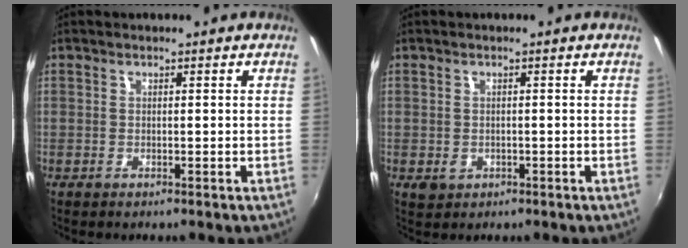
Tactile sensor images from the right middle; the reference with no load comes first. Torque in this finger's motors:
{"motor_torque": [0.37, -0.19, 0.00, 0.01]}